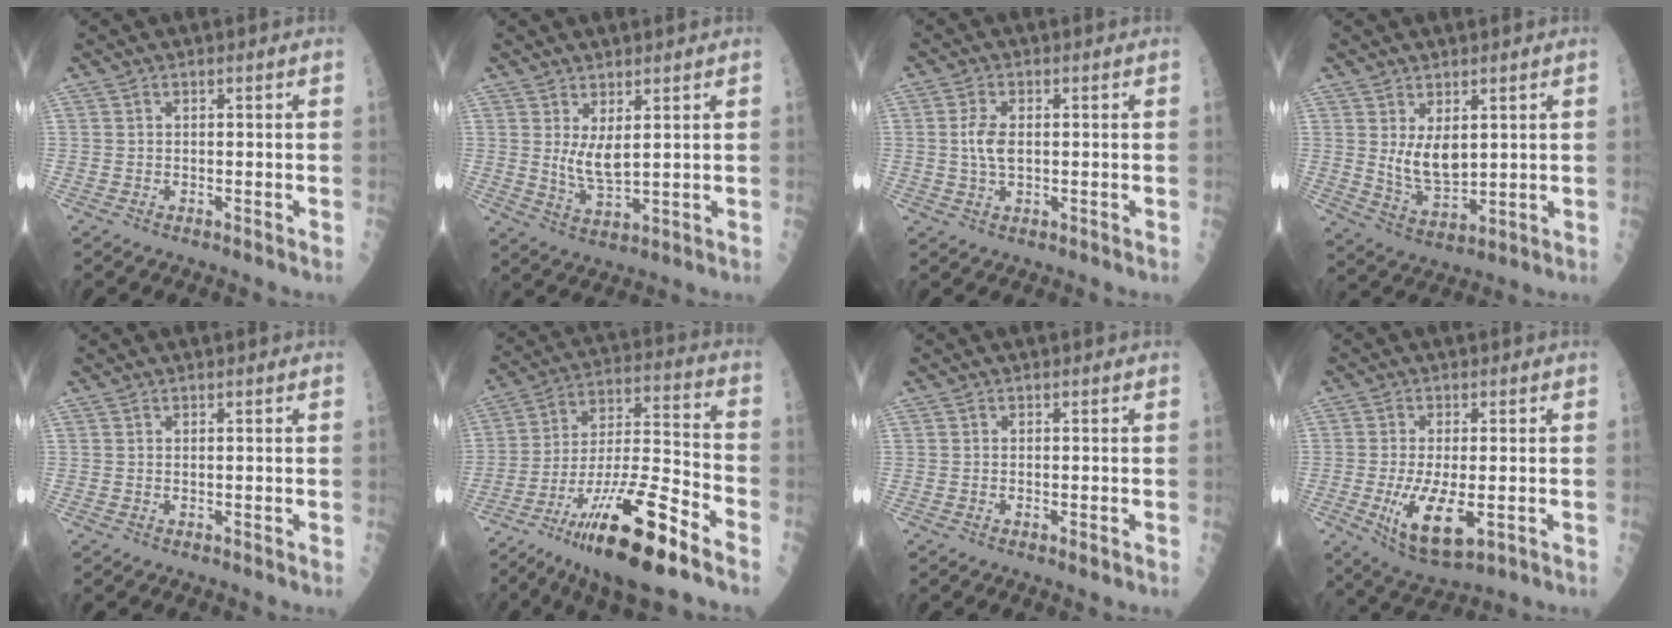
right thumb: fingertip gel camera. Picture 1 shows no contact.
{"total": 5.1, "force": [1.6, 1.6, 4.6], "torque": [-0.086, -0.025, 0.041]}
{"total": 4.3, "force": [0.1, 2.2, 3.7], "torque": [-0.074, 0.001, 0.003]}
{"total": 7.2, "force": [2.0, 3.8, 5.8], "torque": [-0.088, -0.028, 0.052]}
{"total": 0.0}
{"total": 23.3, "force": [-13.4, 4.7, 18.5], "torque": [-0.339, 0.044, -0.232]}
{"total": 1.1, "force": [-0.3, 0.2, 1.0], "torque": [-0.014, -0.003, -0.005]}
{"total": 10.7, "force": [-2.4, 4.0, 9.6], "torque": [-0.175, -0.022, -0.030]}